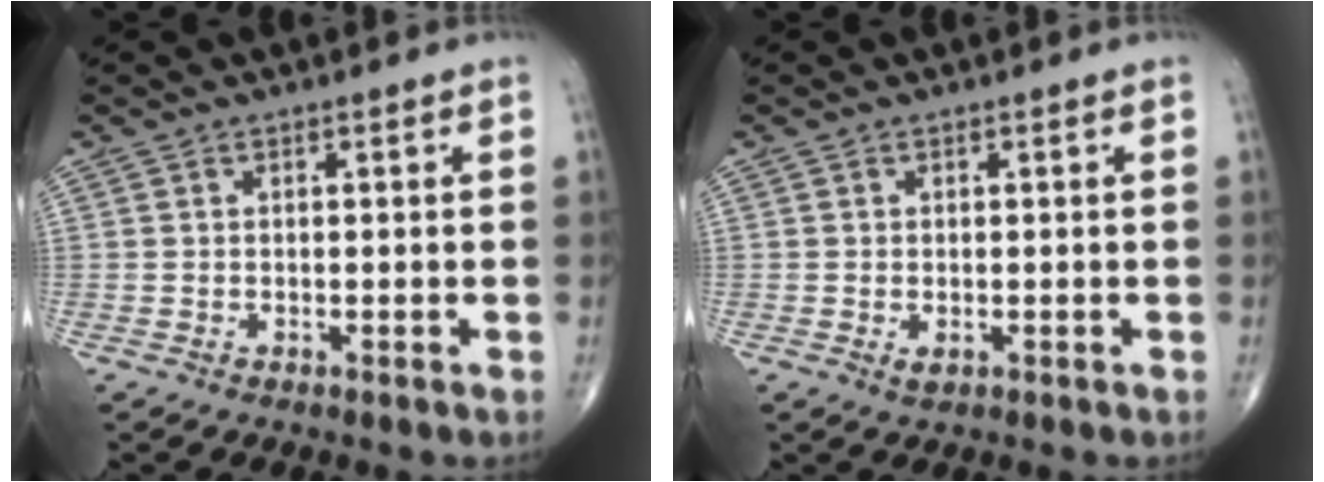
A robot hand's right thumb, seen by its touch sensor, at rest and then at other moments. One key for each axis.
{"total": 1.2, "fx": -0.3, "fy": 0.7, "fz": 0.9, "tx": -0.014, "ty": -0.003, "tz": -0.003}